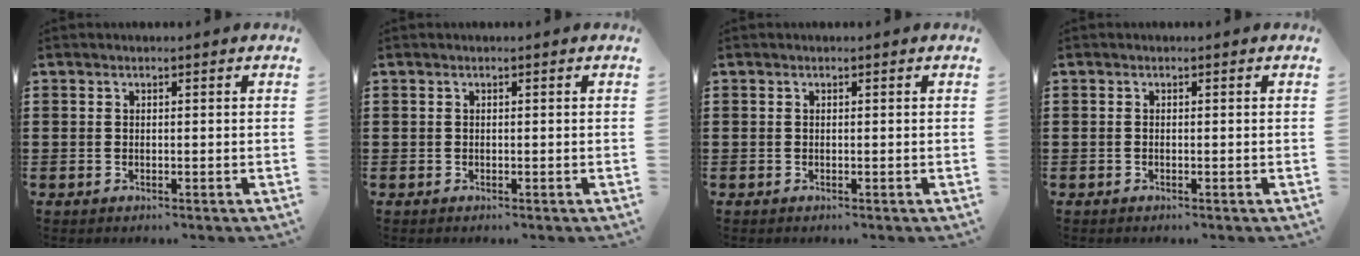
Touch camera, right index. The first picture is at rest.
{"total": 0.0}
{"total": 0.0}
{"total": 0.0}